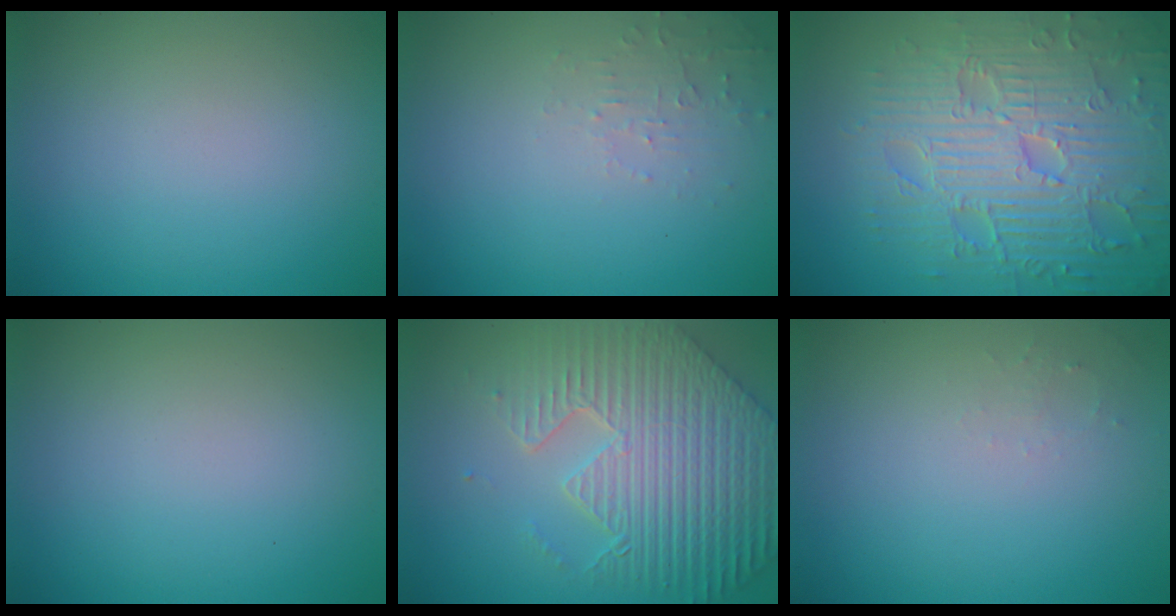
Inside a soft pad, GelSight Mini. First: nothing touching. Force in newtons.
{"total": 1.5, "press": 1.5, "slide": 0.3}
{"total": 9.5, "press": 6.8, "slide": 6.6}
{"total": 0.0}
{"total": 9.3, "press": 6.6, "slide": 6.5}
{"total": 0.8, "press": 0.8, "slide": 0.3}